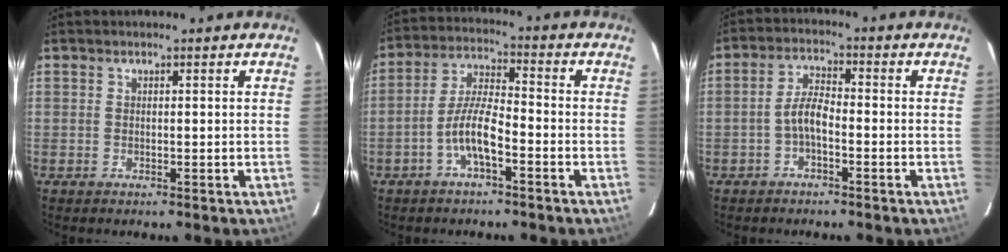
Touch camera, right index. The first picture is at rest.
{"total": 7.0, "force": [-3.5, 1.6, 5.8], "torque": [-0.124, 0.011, -0.065]}
{"total": 3.8, "force": [-1.9, 1.2, 3.1], "torque": [-0.068, 0.013, -0.038]}